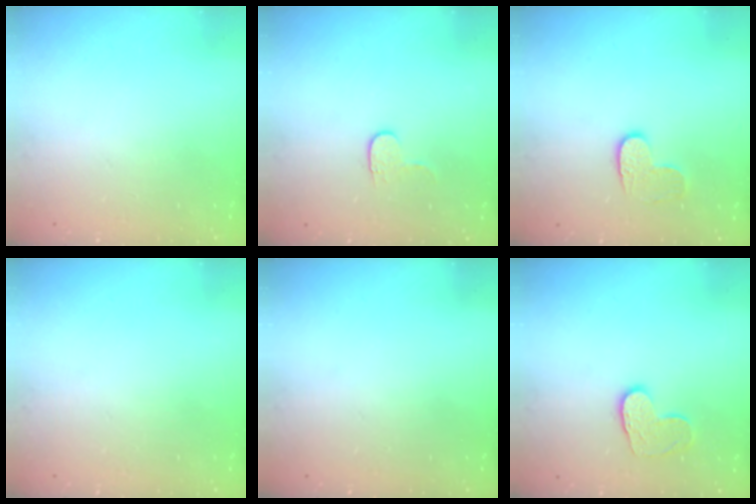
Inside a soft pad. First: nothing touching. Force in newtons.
{"total": 3.6, "press": 3.6, "slide": 0.4}
{"total": 6.5, "press": 6.4, "slide": 0.5}
{"total": 0.0}
{"total": 0.0}
{"total": 8.8, "press": 8.8, "slide": 0.7}